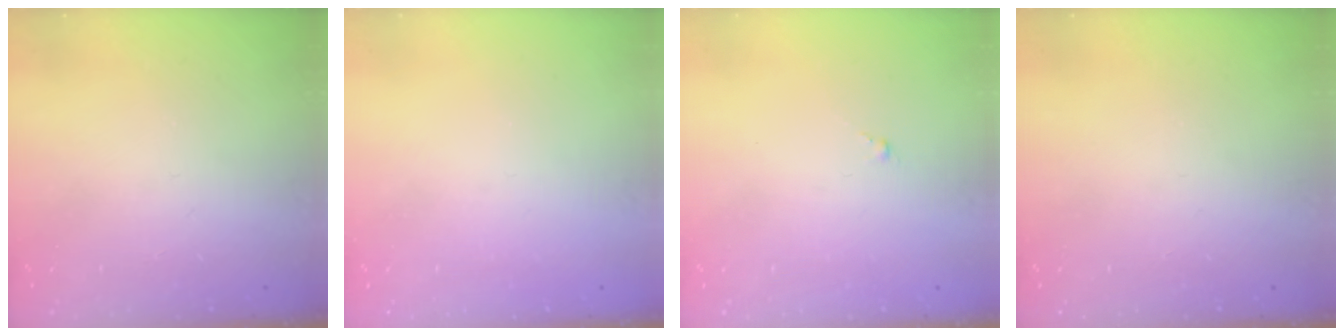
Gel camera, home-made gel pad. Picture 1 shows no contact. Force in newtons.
{"total": 1.3, "press": 1.3, "slide": 0.2}
{"total": 0.5, "press": 0.4, "slide": 0.4}
{"total": 0.0}